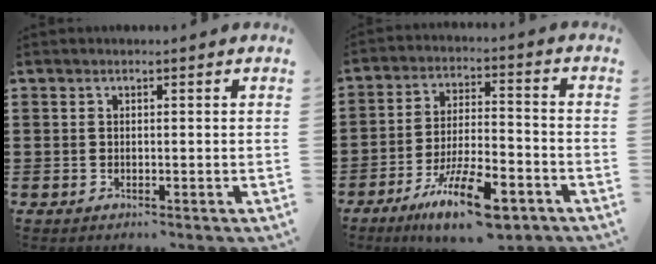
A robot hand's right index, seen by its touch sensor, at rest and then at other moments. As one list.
[{"total": 12.5, "force": [-7.7, 3.6, 9.2], "torque": [-0.172, 0.021, -0.138]}]